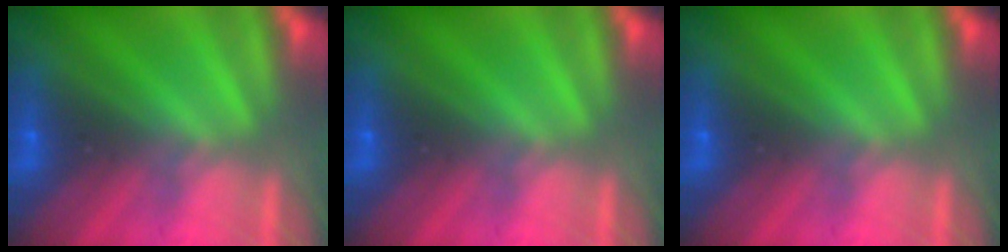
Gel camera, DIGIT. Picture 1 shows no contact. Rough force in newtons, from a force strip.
{"total": 0.0}
{"total": 0.0}